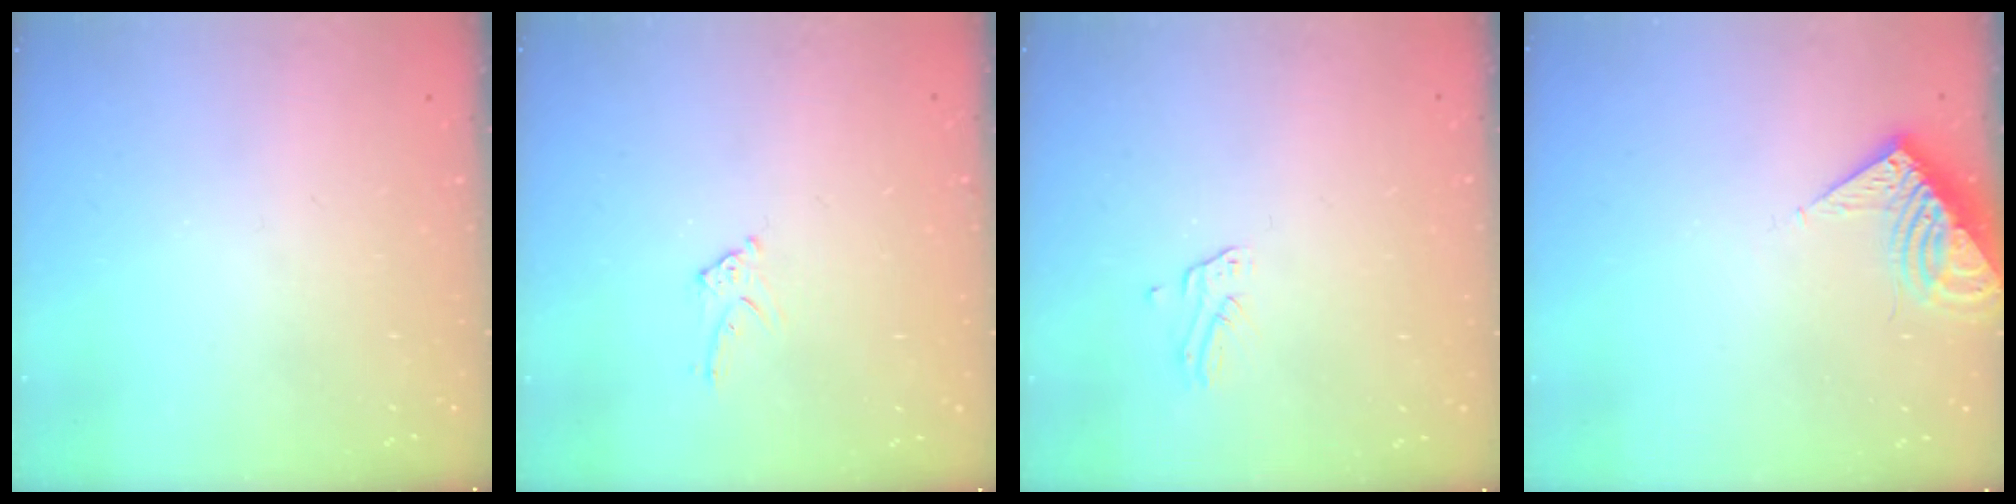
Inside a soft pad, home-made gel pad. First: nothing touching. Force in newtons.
{"total": 6.4, "press": 6.4, "slide": 0.5}
{"total": 1.4, "press": 1.4, "slide": 0.1}
{"total": 7.7, "press": 7.7, "slide": 0.5}